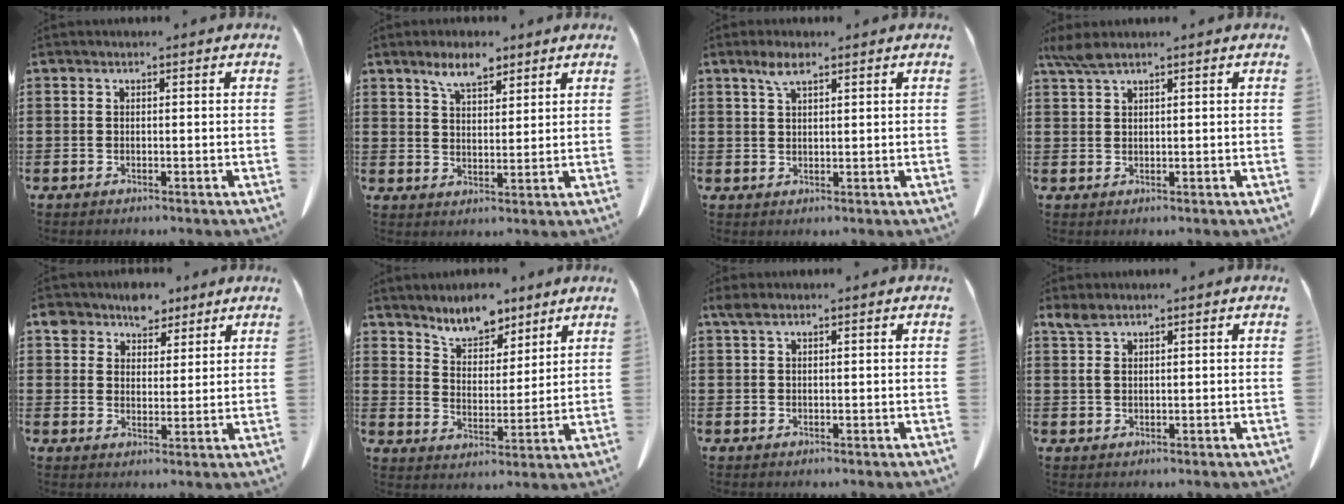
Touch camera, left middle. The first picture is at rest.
{"total": 5.5, "force": [4.2, 2.0, 3.0], "torque": [-0.063, -0.005, 0.074]}
{"total": 3.2, "force": [2.0, 0.9, 2.3], "torque": [-0.050, 0.003, 0.036]}
{"total": 2.4, "force": [1.9, 0.3, 1.5], "torque": [-0.036, -0.001, 0.036]}
{"total": 6.5, "force": [5.2, 3.7, 1.3], "torque": [-0.035, -0.009, 0.097]}
{"total": 6.5, "force": [5.9, 2.2, 1.6], "torque": [-0.047, -0.024, 0.108]}
{"total": 1.5, "force": [0.8, 0.4, 1.1], "torque": [-0.026, 0.000, 0.016]}
{"total": 2.5, "force": [1.6, 0.9, 1.6], "torque": [-0.046, 0.000, 0.027]}